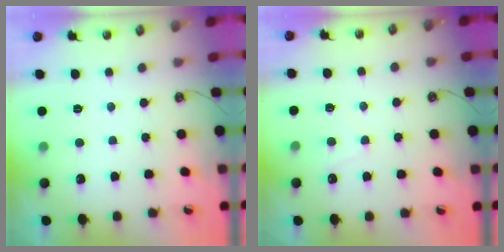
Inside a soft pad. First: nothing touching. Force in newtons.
{"total": 2.2, "press": 2.2, "slide": 0.3}